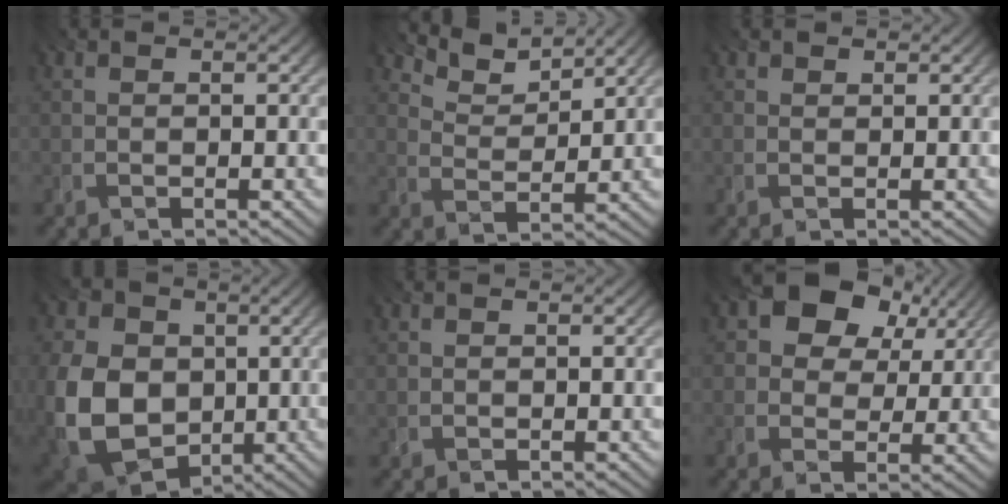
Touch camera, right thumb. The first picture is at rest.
{"total": 4.9, "force": [3.8, 1.8, 2.5], "torque": [-0.052, -0.001, 0.068]}
{"total": 0.8, "force": [0.6, 0.5, 0.3], "torque": [-0.003, -0.001, 0.013]}
{"total": 14.4, "force": [-1.2, 11.1, 9.1], "torque": [-0.244, -0.022, -0.035]}
{"total": 0.0}
{"total": 10.7, "force": [4.7, 7.8, 5.7], "torque": [-0.106, 0.016, 0.067]}